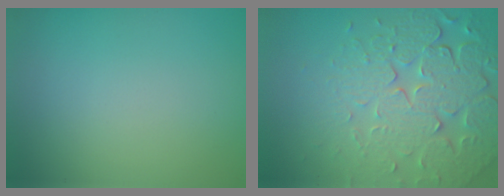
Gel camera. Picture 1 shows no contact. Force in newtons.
{"total": 7.7, "press": 5.5, "slide": 5.4}